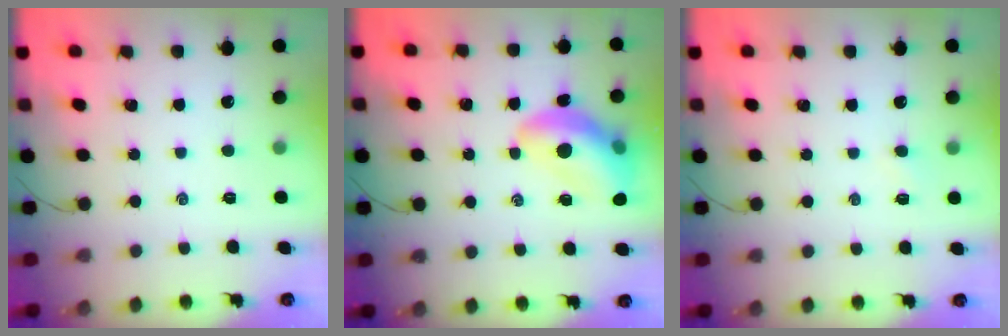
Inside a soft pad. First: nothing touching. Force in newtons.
{"total": 14.0, "press": 13.5, "slide": 3.8}
{"total": 2.4, "press": 2.2, "slide": 0.8}